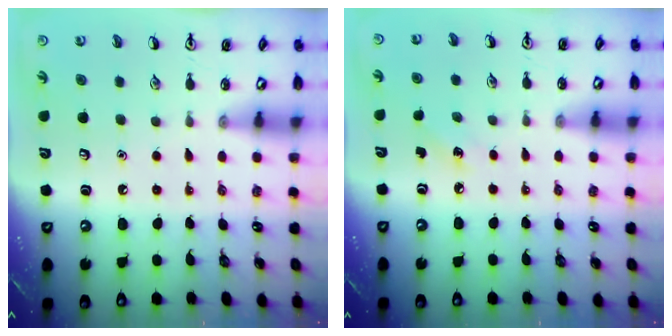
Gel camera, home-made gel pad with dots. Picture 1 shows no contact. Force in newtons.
{"total": 3.8, "press": 3.5, "slide": 1.4}